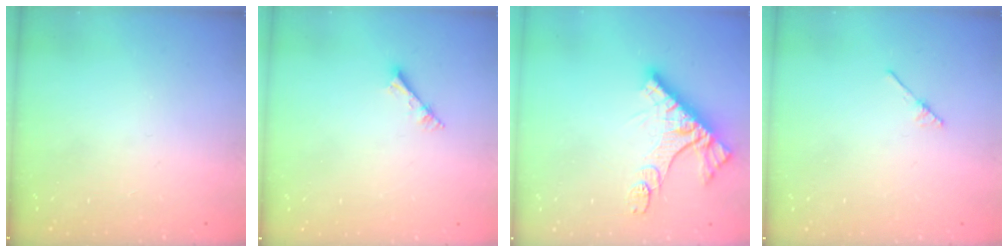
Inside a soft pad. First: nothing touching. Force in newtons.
{"total": 2.7, "press": 2.7, "slide": 0.3}
{"total": 11.4, "press": 11.4, "slide": 0.3}
{"total": 1.9, "press": 1.8, "slide": 0.3}